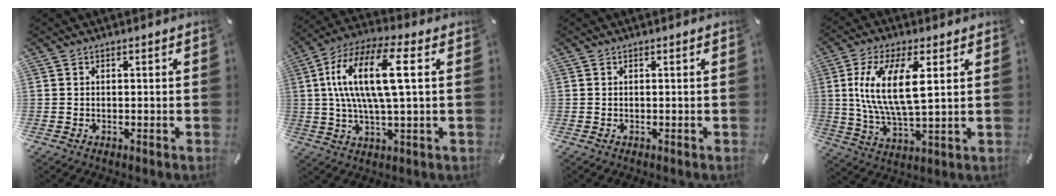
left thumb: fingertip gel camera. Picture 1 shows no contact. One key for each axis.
{"total": 16.2, "fx": 2.9, "fy": 5.2, "fz": 15.0, "tx": -0.312, "ty": -0.002, "tz": 0.041}
{"total": 0.0}
{"total": 13.5, "fx": 3.6, "fy": 5.1, "fz": 12.0, "tx": -0.256, "ty": -0.007, "tz": 0.057}